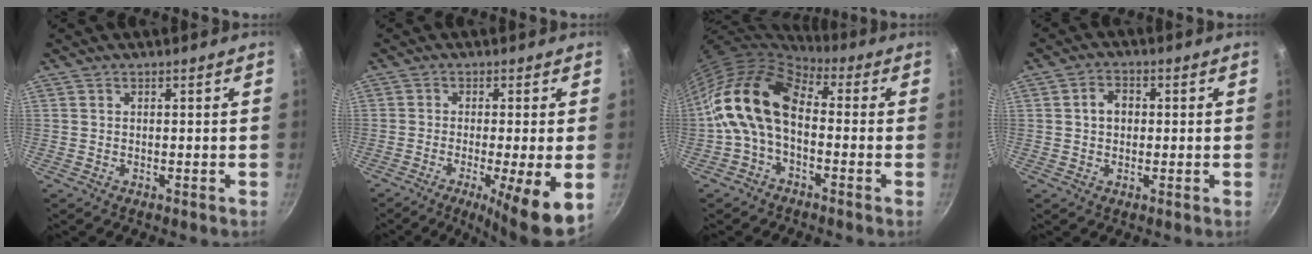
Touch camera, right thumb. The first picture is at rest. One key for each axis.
{"total": 10.8, "fx": -3.1, "fy": 1.5, "fz": 10.2, "tx": -0.161, "ty": -0.006, "tz": -0.045}
{"total": 13.3, "fx": -0.8, "fy": 8.3, "fz": 10.4, "tx": -0.171, "ty": 0.035, "tz": -0.033}
{"total": 4.1, "fx": 0.4, "fy": 3.2, "fz": 2.5, "tx": -0.023, "ty": 0.008, "tz": 0.001}